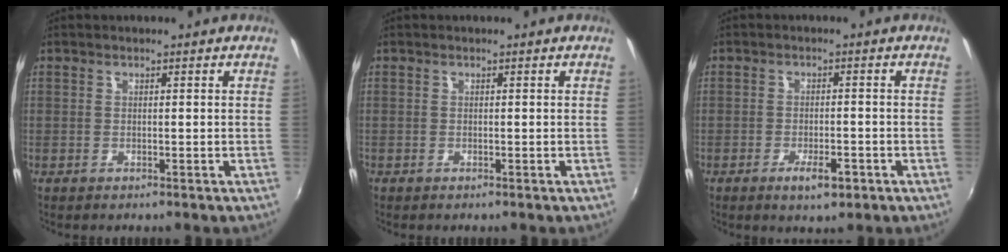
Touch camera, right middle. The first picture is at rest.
{"total": 0.0}
{"total": 4.4, "force": [-2.4, 1.4, 3.4], "torque": [-0.073, -0.007, -0.036]}